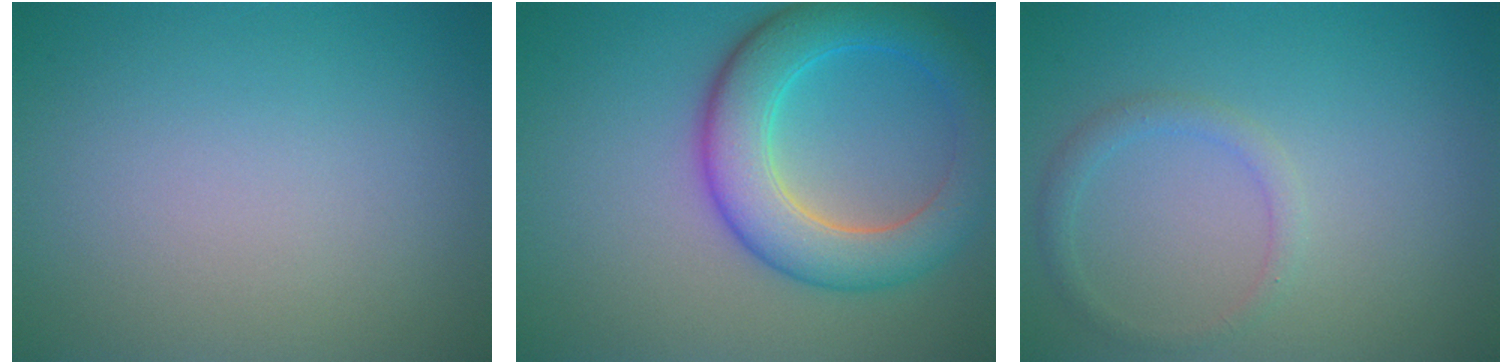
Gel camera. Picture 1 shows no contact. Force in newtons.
{"total": 7.1, "press": 7.1, "slide": 0.3}
{"total": 1.5, "press": 1.5, "slide": 0.1}